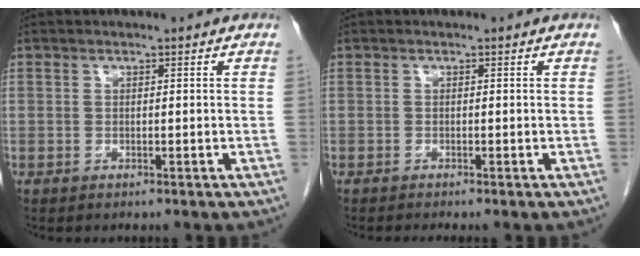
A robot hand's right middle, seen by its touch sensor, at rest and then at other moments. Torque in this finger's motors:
{"motor_torque": [0.68, -0.23, 0.13, 0.05]}